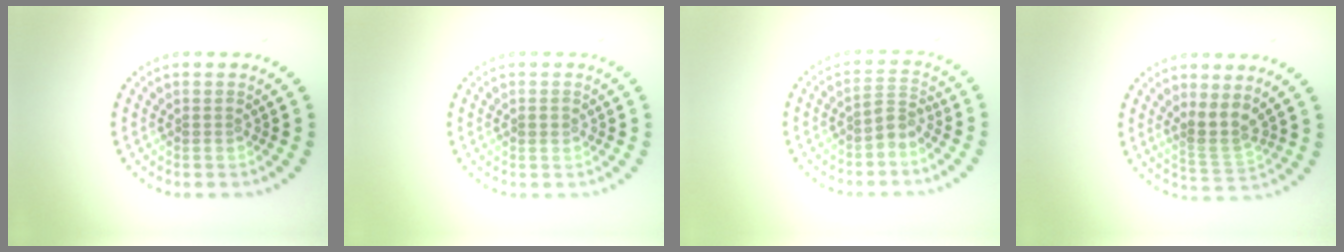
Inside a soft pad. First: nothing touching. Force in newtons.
{"total": 0.9, "press": 0.9, "slide": 0.1}
{"total": 1.8, "press": 1.4, "slide": 1.1}
{"total": 2.8, "press": 2.2, "slide": 1.8}